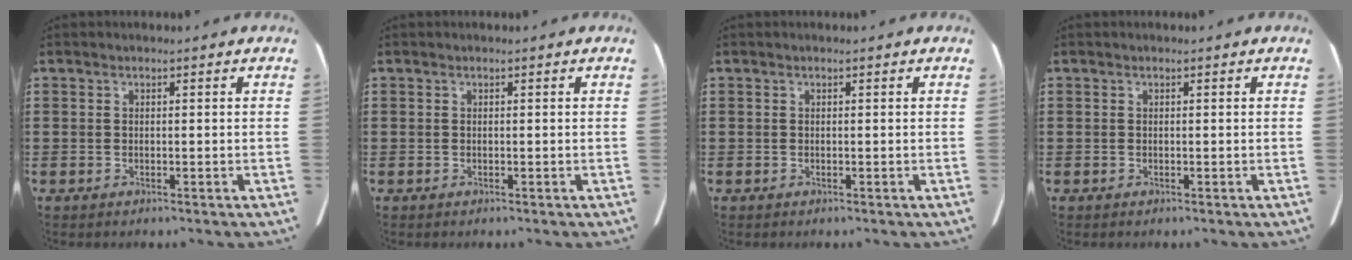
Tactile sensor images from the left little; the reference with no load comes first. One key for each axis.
{"total": 0.0}
{"total": 0.0}
{"total": 0.0}